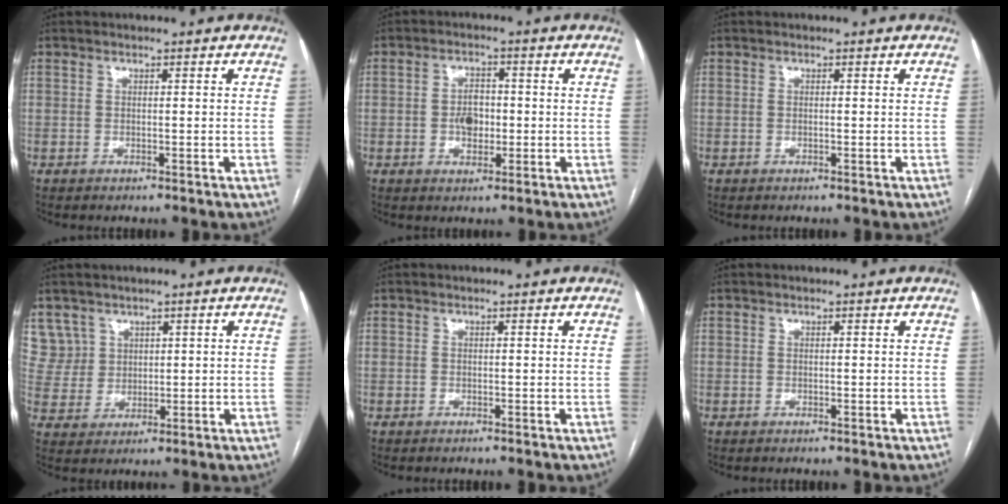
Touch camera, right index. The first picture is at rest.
{"total": 4.1, "force": [-0.5, 2.7, 3.0], "torque": [-0.049, 0.009, -0.006]}
{"total": 0.0}
{"total": 6.2, "force": [3.6, 5.0, -0.2], "torque": [0.009, 0.015, 0.082]}
{"total": 0.0}
{"total": 0.0}